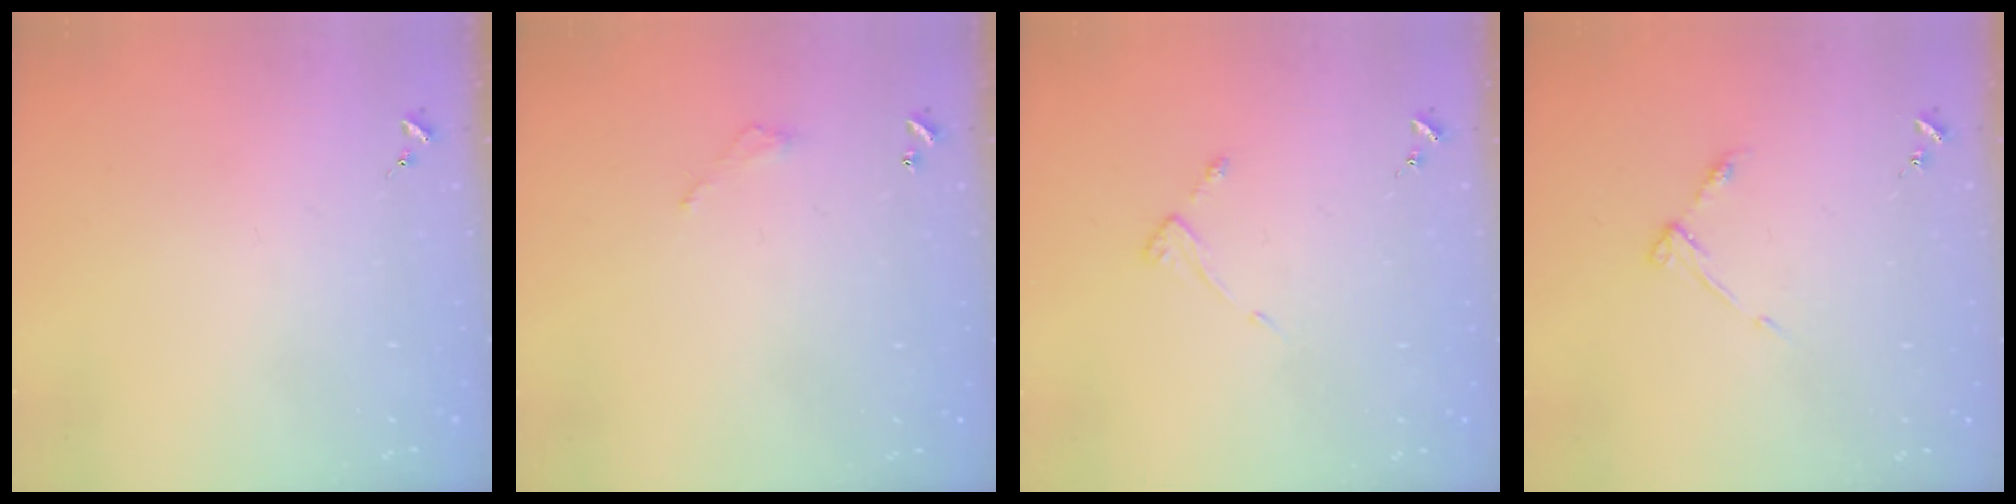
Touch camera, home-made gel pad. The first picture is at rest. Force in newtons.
{"total": 3.1, "press": 3.0, "slide": 0.3}
{"total": 2.6, "press": 2.6, "slide": 0.3}
{"total": 4.6, "press": 4.6, "slide": 0.6}